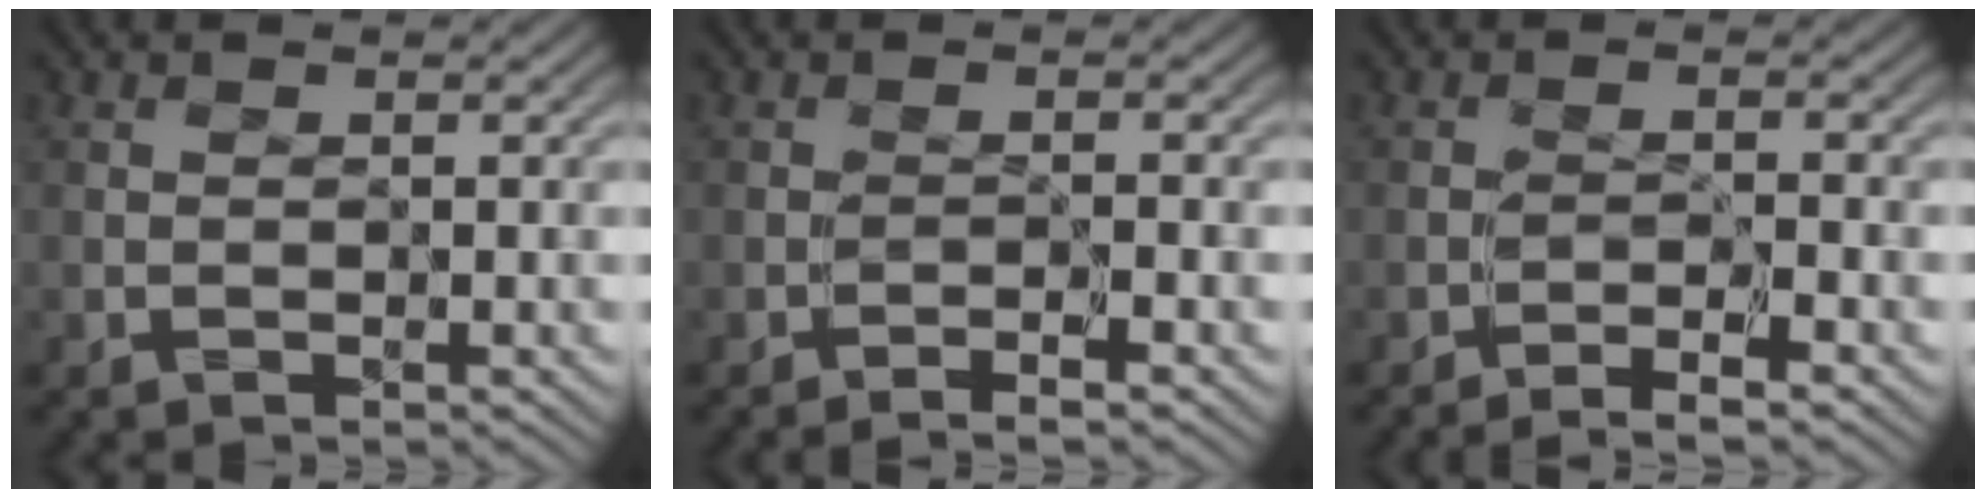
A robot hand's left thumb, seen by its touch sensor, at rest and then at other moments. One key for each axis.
{"total": 2.2, "fx": -1.5, "fy": -0.1, "fz": 1.6, "tx": -0.032, "ty": 0.007, "tz": -0.027}
{"total": 3.4, "fx": -2.5, "fy": 0.0, "fz": 2.2, "tx": -0.043, "ty": 0.010, "tz": -0.045}